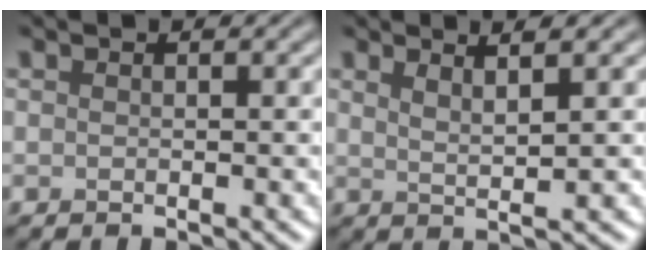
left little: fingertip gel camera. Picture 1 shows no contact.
{"total": 3.1, "force": [1.9, 0.6, 2.4], "torque": [-0.037, 0.006, 0.024]}